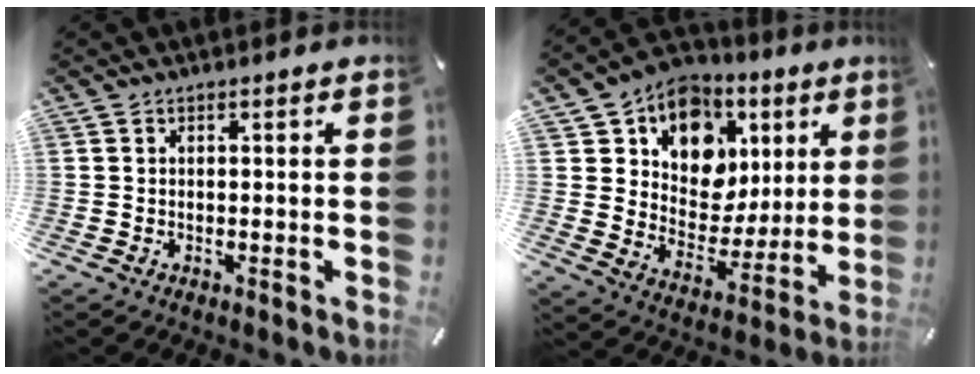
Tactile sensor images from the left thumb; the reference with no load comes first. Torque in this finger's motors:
{"motor_torque": [2.77, 2.01, 0.76, 0.42, 0.13]}